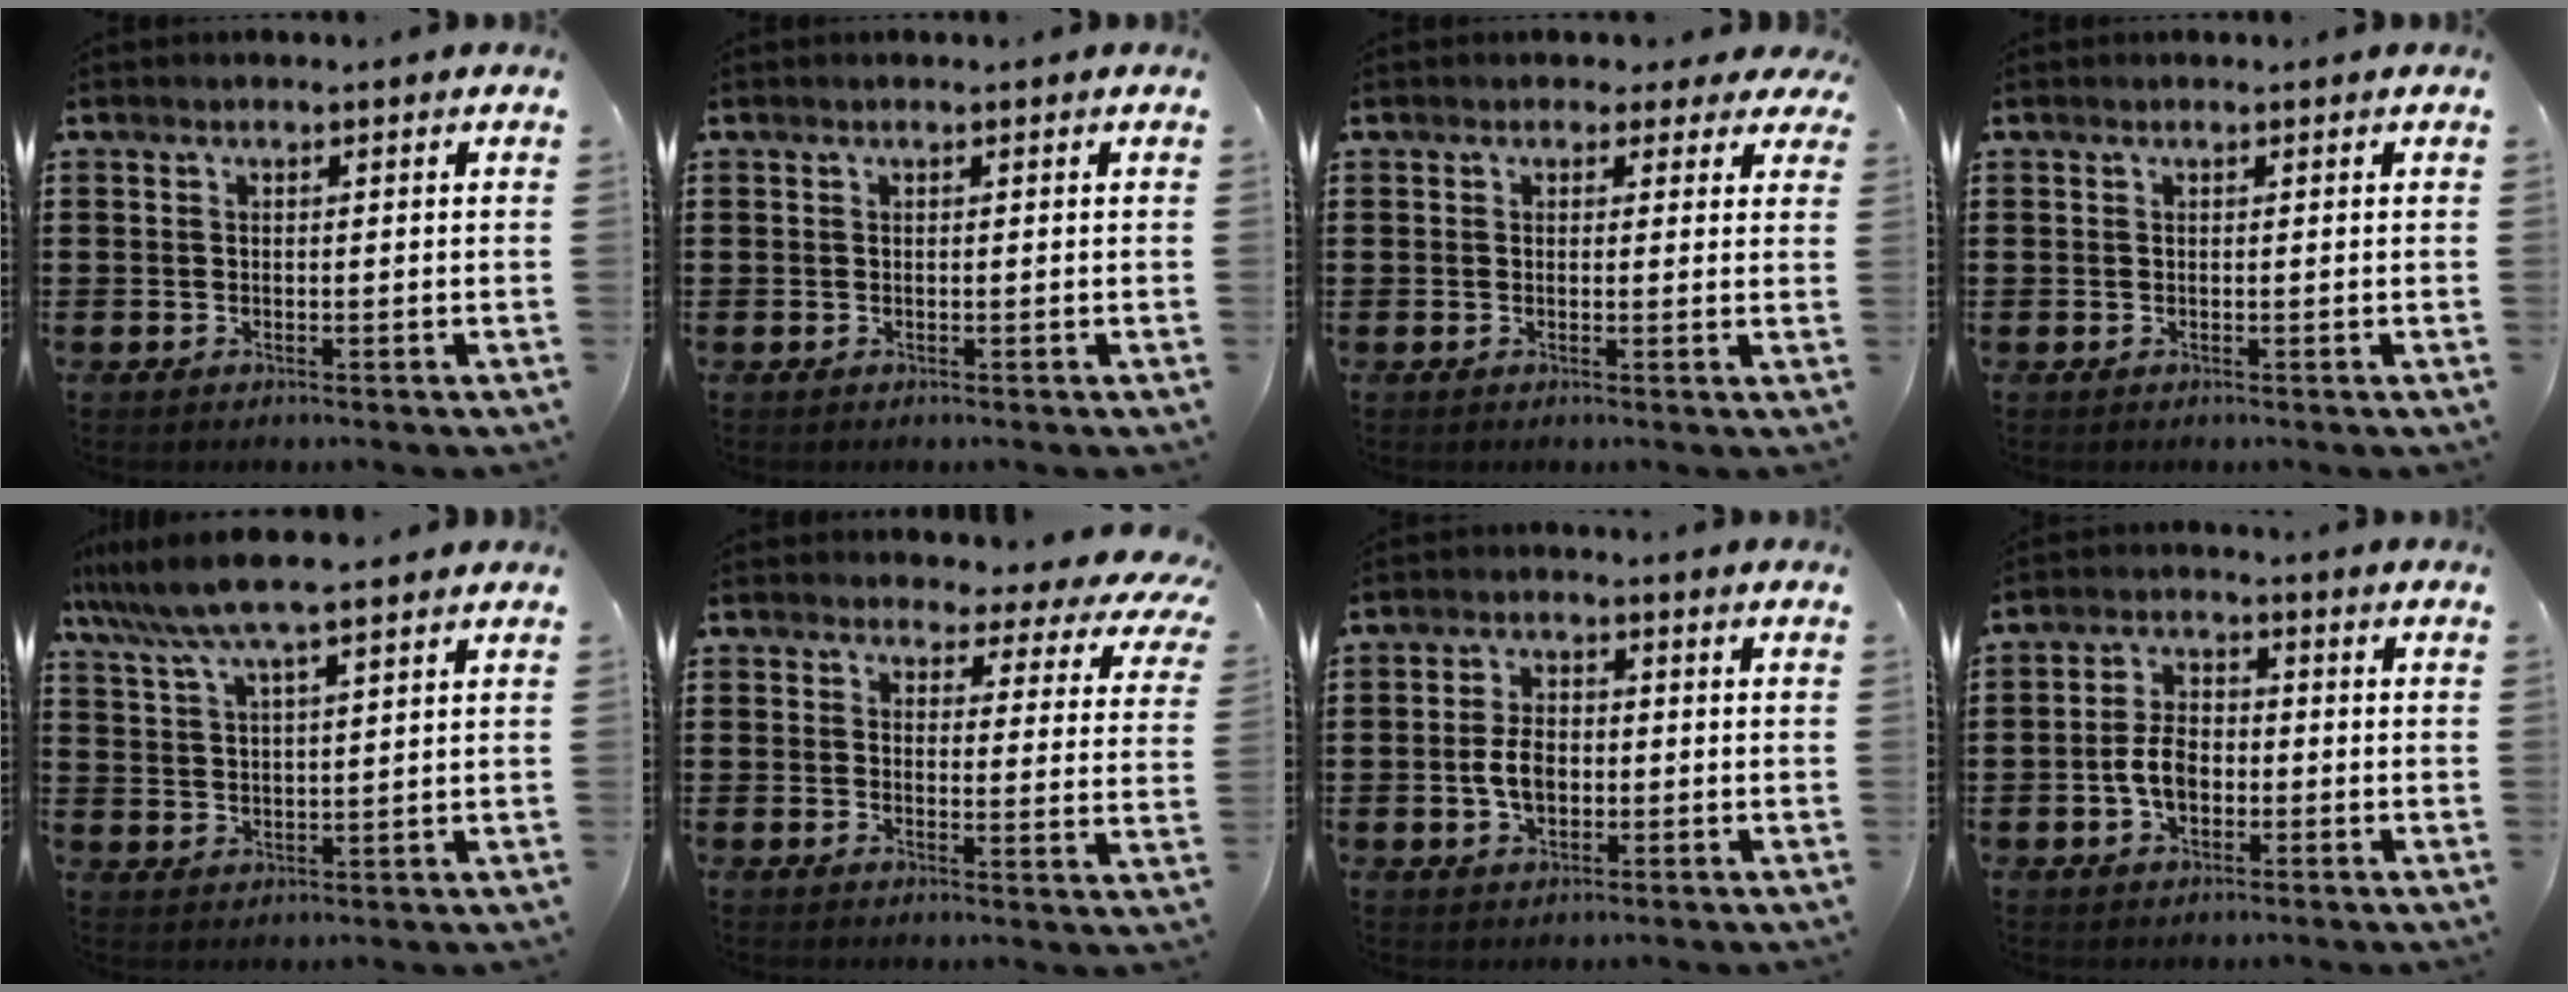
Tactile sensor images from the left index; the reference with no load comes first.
{"total": 0.0}
{"total": 1.7, "force": [0.9, 1.3, 0.6], "torque": [-0.011, 0.006, 0.013]}
{"total": 0.0}
{"total": 7.2, "force": [5.9, 0.3, 4.2], "torque": [-0.098, -0.019, 0.103]}
{"total": 3.3, "force": [3.1, 0.9, 0.8], "torque": [-0.028, -0.023, 0.049]}
{"total": 5.0, "force": [-0.7, 3.0, 3.9], "torque": [-0.086, 0.003, -0.017]}
{"total": 5.3, "force": [-1.2, 3.2, 4.1], "torque": [-0.095, 0.002, -0.029]}